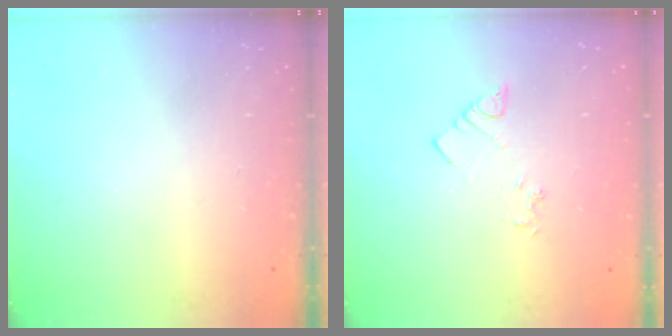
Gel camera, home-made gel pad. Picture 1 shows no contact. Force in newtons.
{"total": 2.3, "press": 2.3, "slide": 0.3}